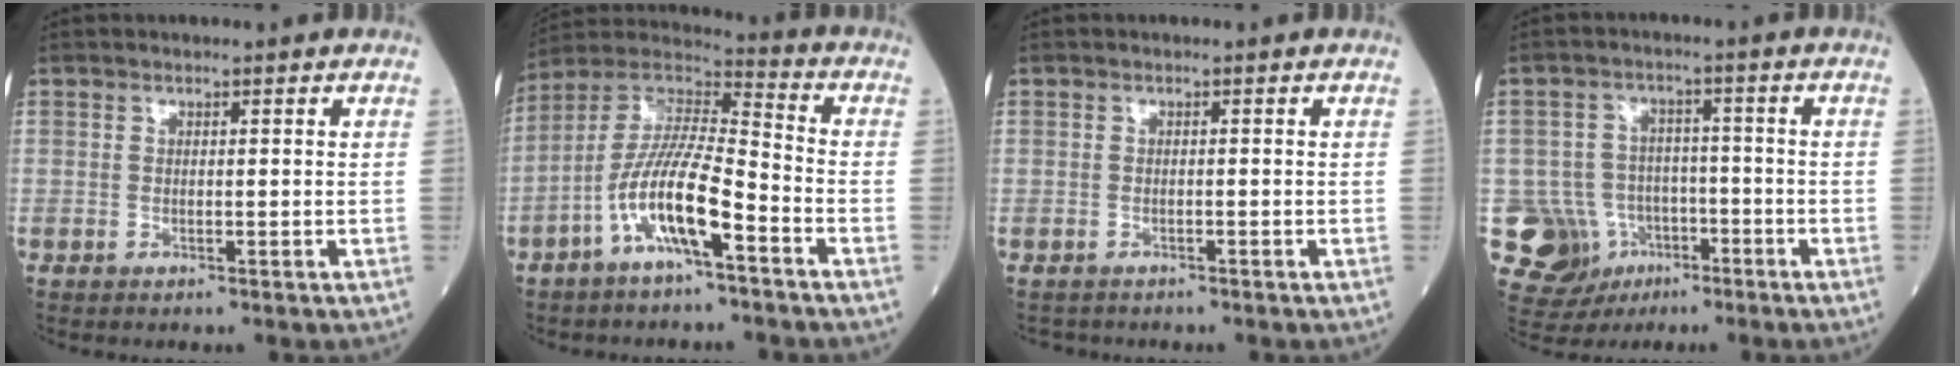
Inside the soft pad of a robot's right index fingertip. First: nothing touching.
{"total": 11.6, "force": [-5.2, 2.1, 10.1], "torque": [-0.206, 0.010, -0.101]}
{"total": 1.7, "force": [-1.3, 0.9, -0.3], "torque": [-0.006, 0.001, -0.024]}
{"total": 10.6, "force": [-3.8, 9.7, 1.9], "torque": [-0.053, 0.024, -0.048]}